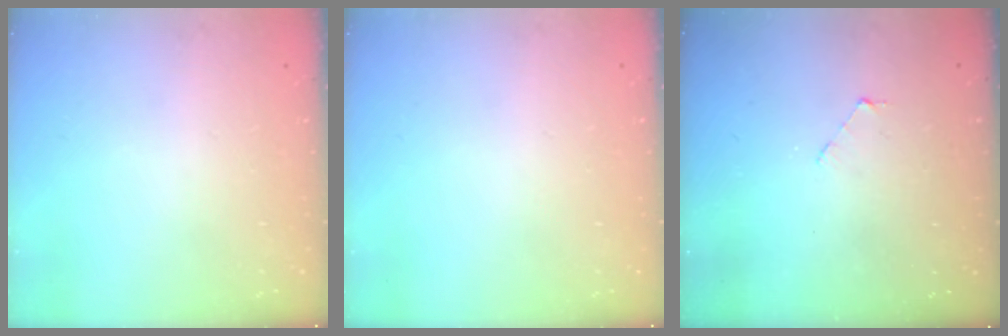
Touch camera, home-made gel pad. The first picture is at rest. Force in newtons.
{"total": 0.0}
{"total": 1.9, "press": 1.9, "slide": 0.2}